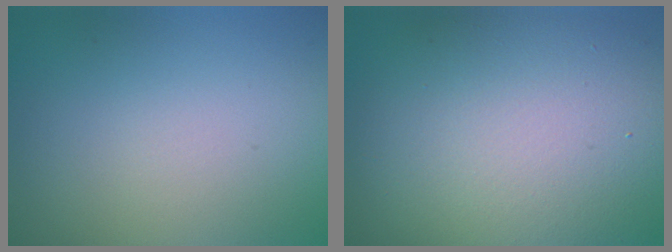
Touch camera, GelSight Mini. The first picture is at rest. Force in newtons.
{"total": 12.5, "press": 12.4, "slide": 1.2}